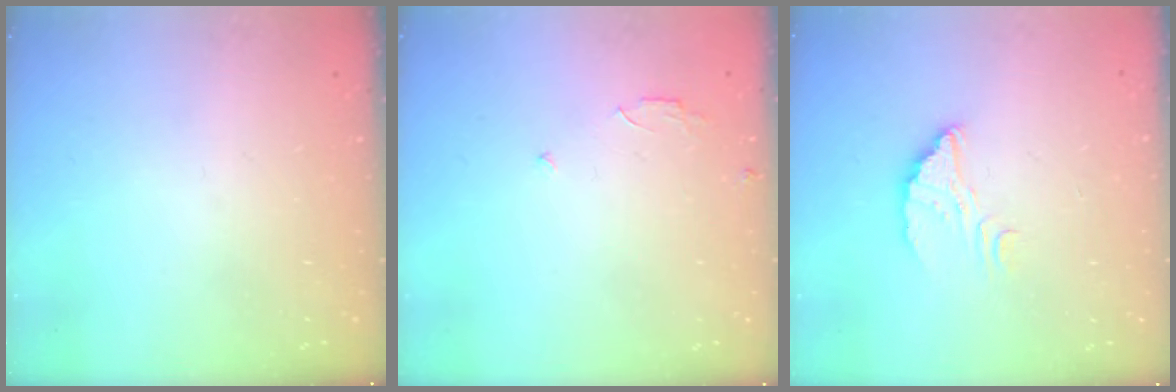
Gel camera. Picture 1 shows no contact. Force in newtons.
{"total": 2.5, "press": 2.5, "slide": 0.2}
{"total": 4.4, "press": 4.4, "slide": 0.3}